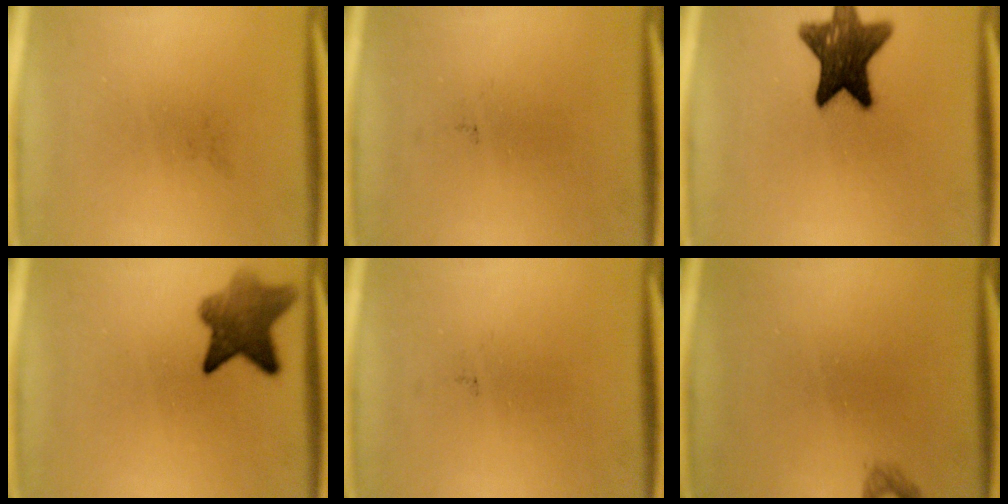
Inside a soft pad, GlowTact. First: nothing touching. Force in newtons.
{"total": 0.0}
{"total": 13.1}
{"total": 6.8}
{"total": 0.0}
{"total": 0.8}